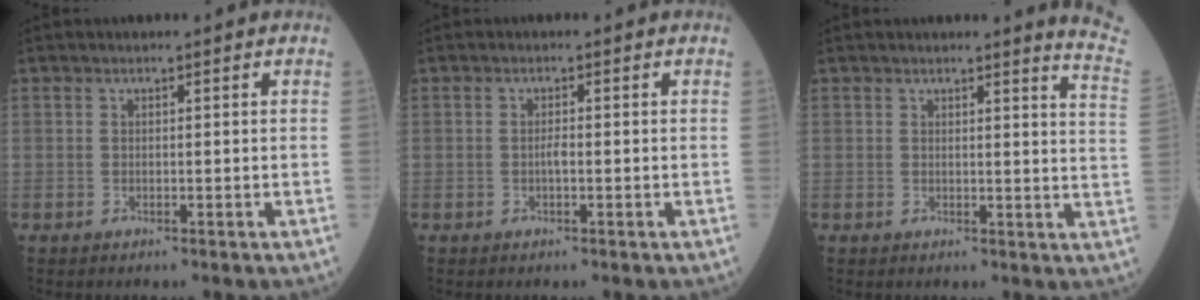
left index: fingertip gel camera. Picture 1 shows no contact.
{"total": 1.0, "force": [-0.5, 0.2, 0.8], "torque": [-0.017, -0.001, -0.009]}
{"total": 7.1, "force": [6.9, -1.2, 1.3], "torque": [-0.012, -0.080, 0.048]}